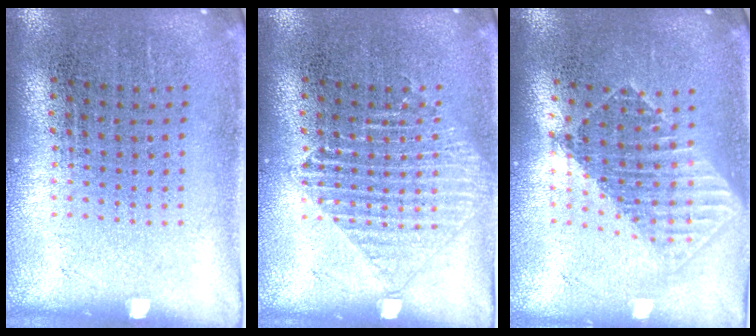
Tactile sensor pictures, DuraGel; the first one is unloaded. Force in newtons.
{"total": 1.9, "press": 1.8, "slide": 0.4}
{"total": 1.7, "press": 1.4, "slide": 1.1}